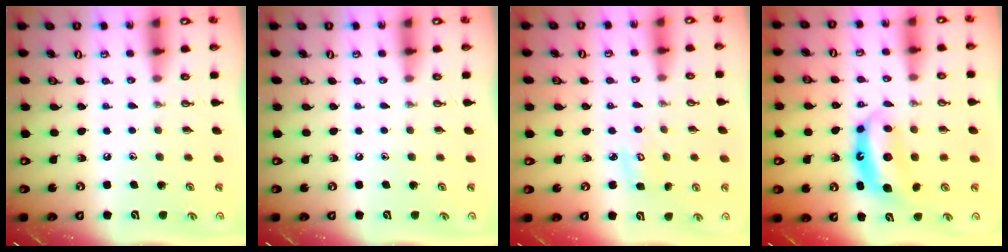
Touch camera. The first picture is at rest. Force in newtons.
{"total": 0.0}
{"total": 3.1, "press": 3.1, "slide": 0.2}
{"total": 7.0, "press": 6.9, "slide": 0.5}